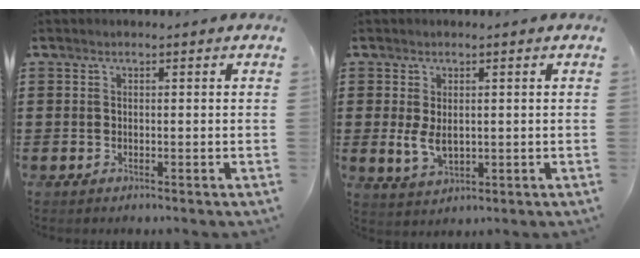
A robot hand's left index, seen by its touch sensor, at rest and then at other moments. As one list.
[{"total": 3.9, "force": [0.2, 2.4, 3.1], "torque": [-0.061, 0.000, 0.001]}]